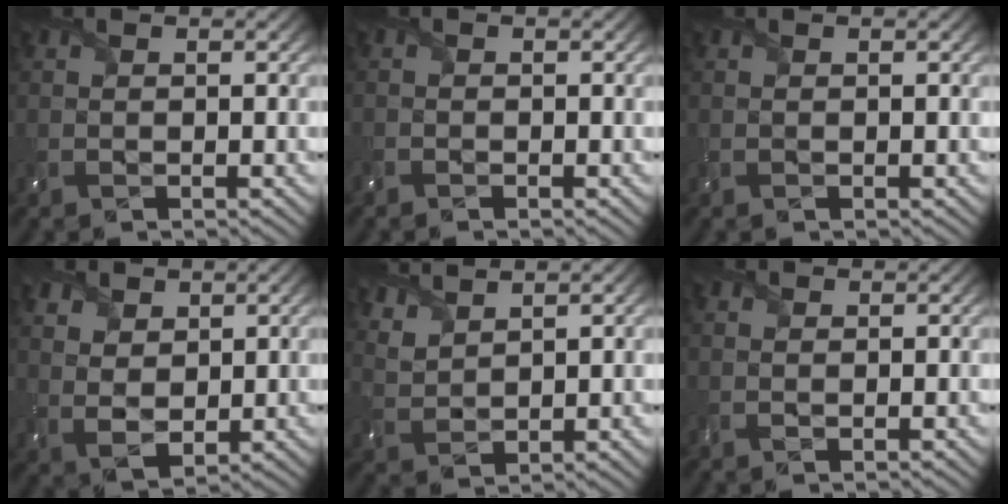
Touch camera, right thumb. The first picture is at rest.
{"total": 0.8, "force": [-0.7, 0.0, -0.3], "torque": [0.008, -0.003, -0.015]}
{"total": 0.0}
{"total": 5.3, "force": [2.9, 3.7, 2.3], "torque": [-0.076, -0.010, 0.061]}
{"total": 5.0, "force": [4.4, 1.3, 2.0], "torque": [-0.060, 0.003, 0.092]}
{"total": 1.2, "force": [0.7, 0.8, 0.5], "torque": [-0.014, -0.001, 0.011]}